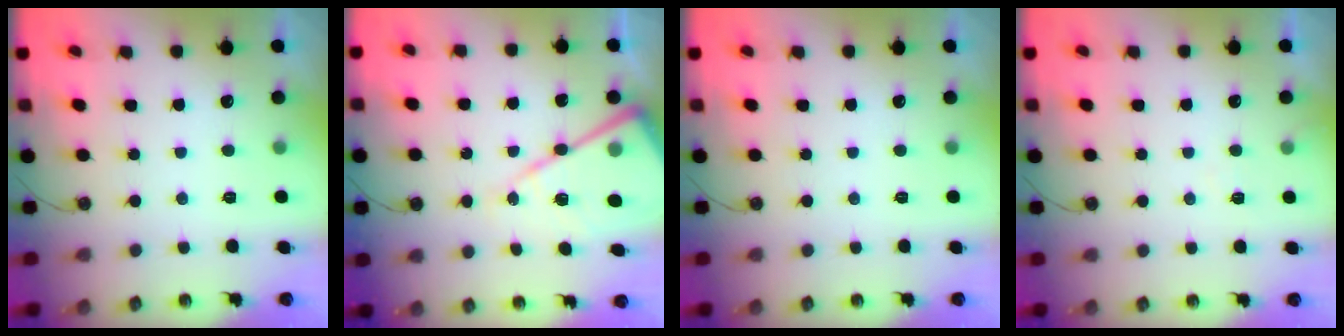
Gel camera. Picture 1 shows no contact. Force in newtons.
{"total": 18.1, "press": 18.0, "slide": 1.5}
{"total": 0.0}
{"total": 3.8, "press": 3.7, "slide": 0.6}